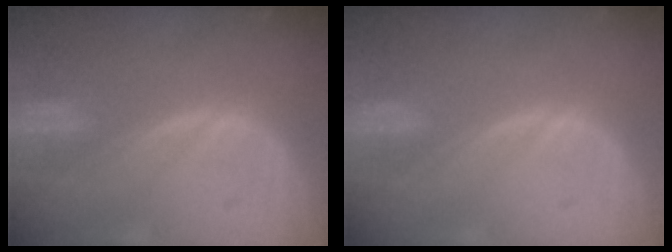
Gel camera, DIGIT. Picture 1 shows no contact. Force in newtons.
{"total": 0.0}